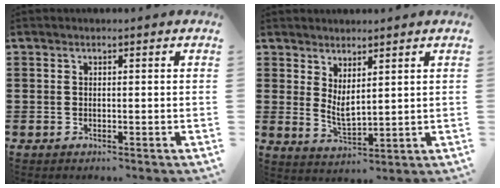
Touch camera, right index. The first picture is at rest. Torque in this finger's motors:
{"motor_torque": [1.02, 1.13, 0.06, 0.02]}